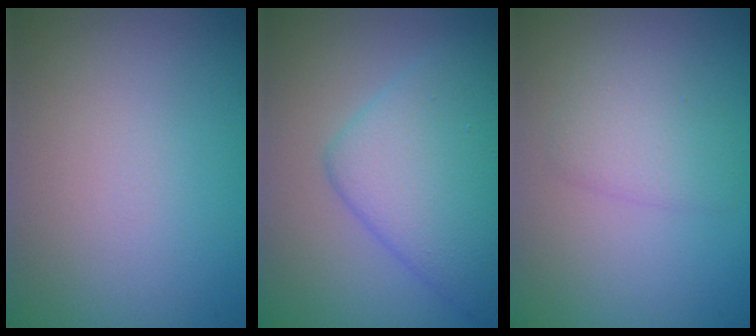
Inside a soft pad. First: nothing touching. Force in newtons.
{"total": 6.6, "press": 6.6, "slide": 0.2}
{"total": 2.4, "press": 2.4, "slide": 0.1}